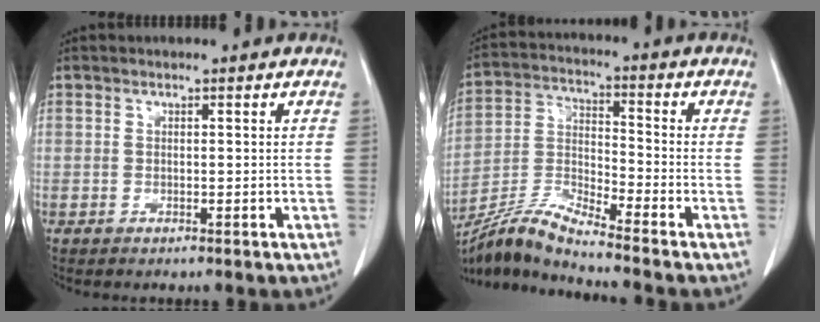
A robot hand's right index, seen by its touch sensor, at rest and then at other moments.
{"total": 9.6, "force": [-8.7, -1.4, 3.8], "torque": [-0.087, -0.011, -0.170]}